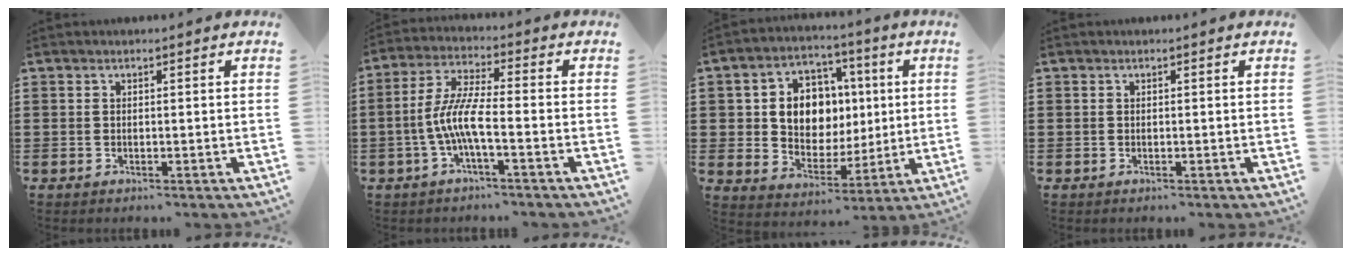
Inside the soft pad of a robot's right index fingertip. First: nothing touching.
{"total": 7.0, "force": [-2.4, 1.1, 6.5], "torque": [-0.153, -0.012, -0.053]}
{"total": 8.9, "force": [1.5, 7.5, 4.6], "torque": [-0.103, 0.018, 0.030]}
{"total": 0.0}